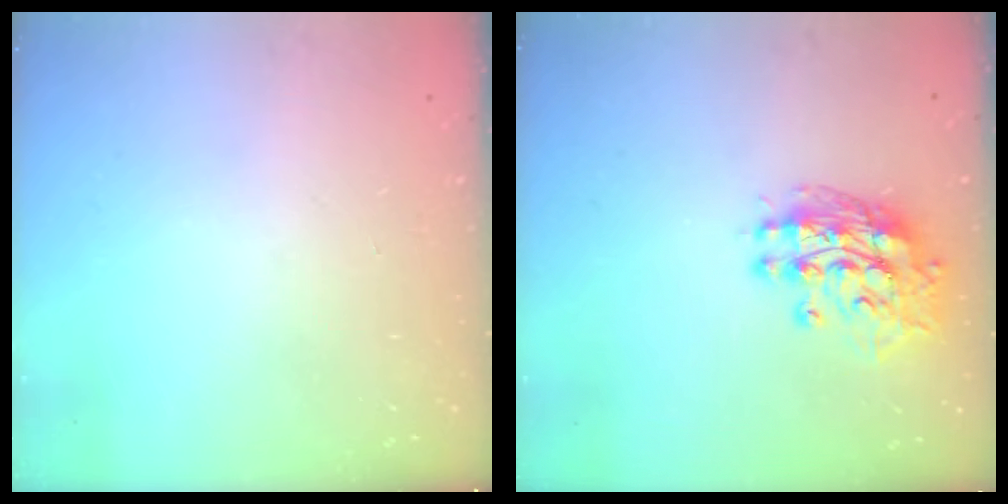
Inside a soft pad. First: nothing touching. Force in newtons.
{"total": 12.7, "press": 12.6, "slide": 1.1}